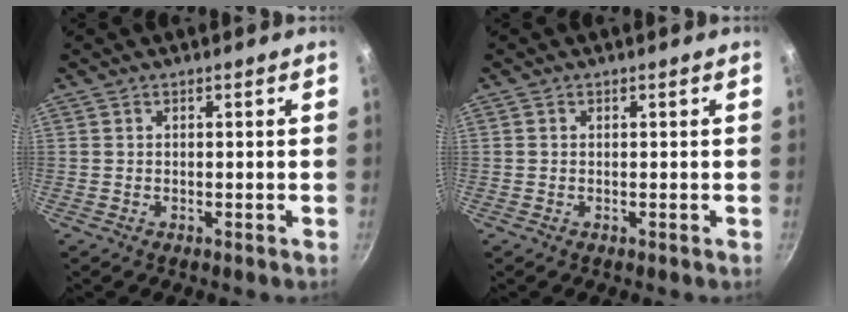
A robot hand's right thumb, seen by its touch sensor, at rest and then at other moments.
{"total": 0.0}